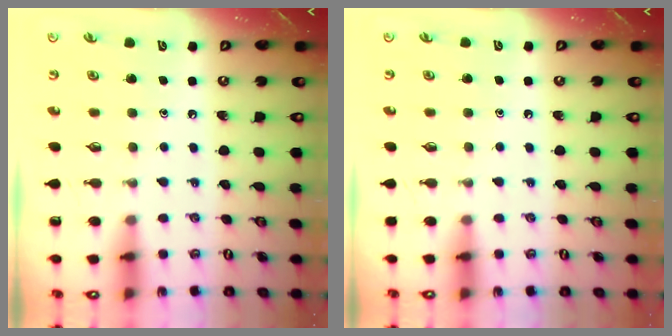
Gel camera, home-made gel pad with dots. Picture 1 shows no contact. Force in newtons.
{"total": 2.7, "press": 2.6, "slide": 0.4}